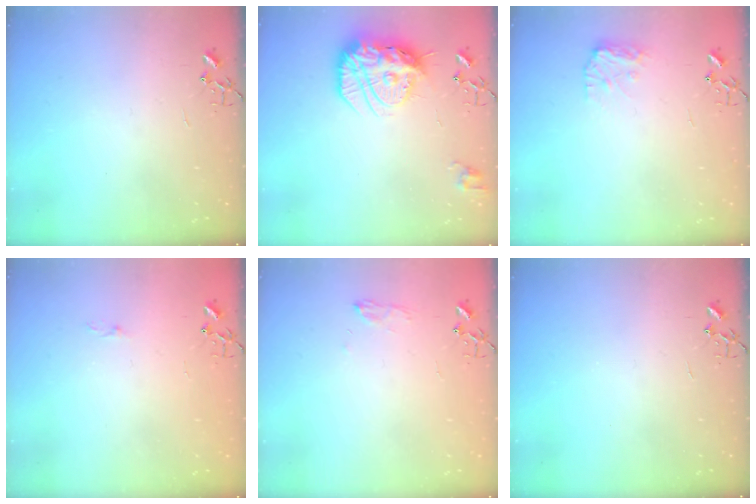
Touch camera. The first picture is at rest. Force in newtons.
{"total": 18.3, "press": 18.2, "slide": 1.9}
{"total": 8.7, "press": 8.7, "slide": 0.5}
{"total": 3.4, "press": 3.4, "slide": 0.4}
{"total": 6.8, "press": 6.8, "slide": 0.8}
{"total": 0.0}